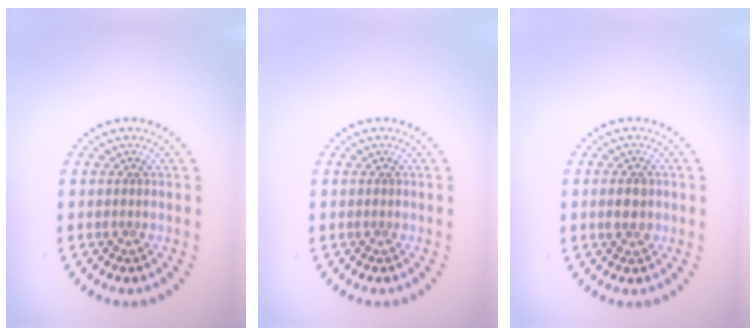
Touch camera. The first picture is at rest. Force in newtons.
{"total": 0.0}
{"total": 2.4, "press": 2.4, "slide": 0.1}